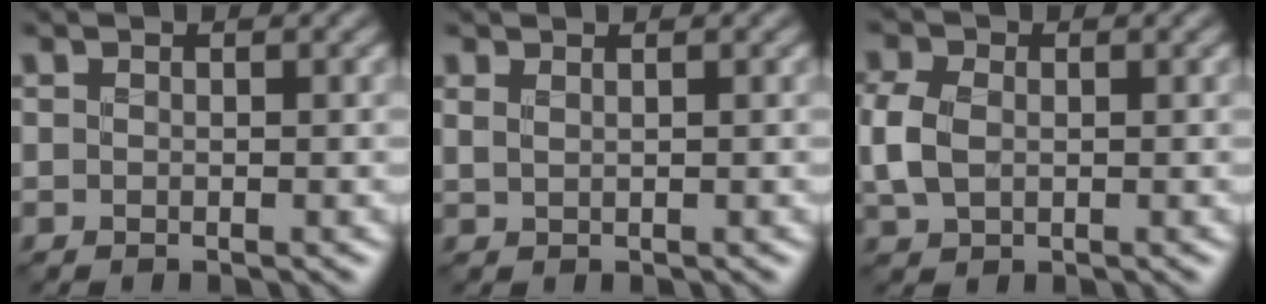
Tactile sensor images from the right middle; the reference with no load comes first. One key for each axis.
{"total": 0.5, "fx": 0.5, "fy": -0.1, "fz": 0.2, "tx": -0.004, "ty": 0.001, "tz": 0.011}
{"total": 3.0, "fx": -0.5, "fy": 2.1, "fz": 2.0, "tx": -0.050, "ty": 0.001, "tz": -0.016}